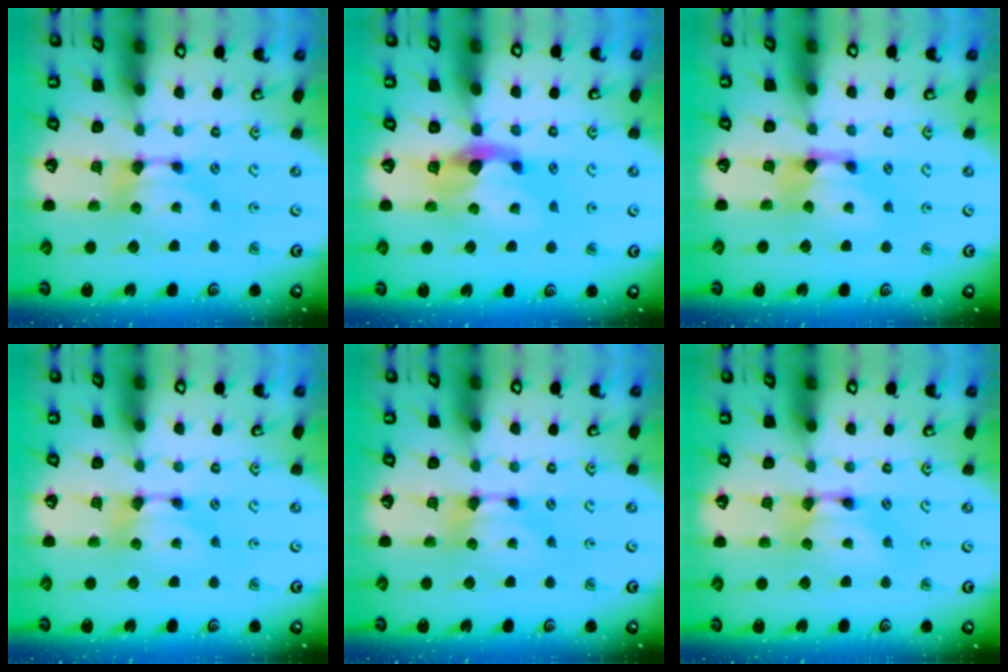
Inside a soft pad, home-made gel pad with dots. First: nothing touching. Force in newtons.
{"total": 3.0, "press": 2.6, "slide": 1.5}
{"total": 1.1, "press": 0.1, "slide": 1.1}
{"total": 0.0}
{"total": 0.0}
{"total": 1.9, "press": 1.9, "slide": 0.1}